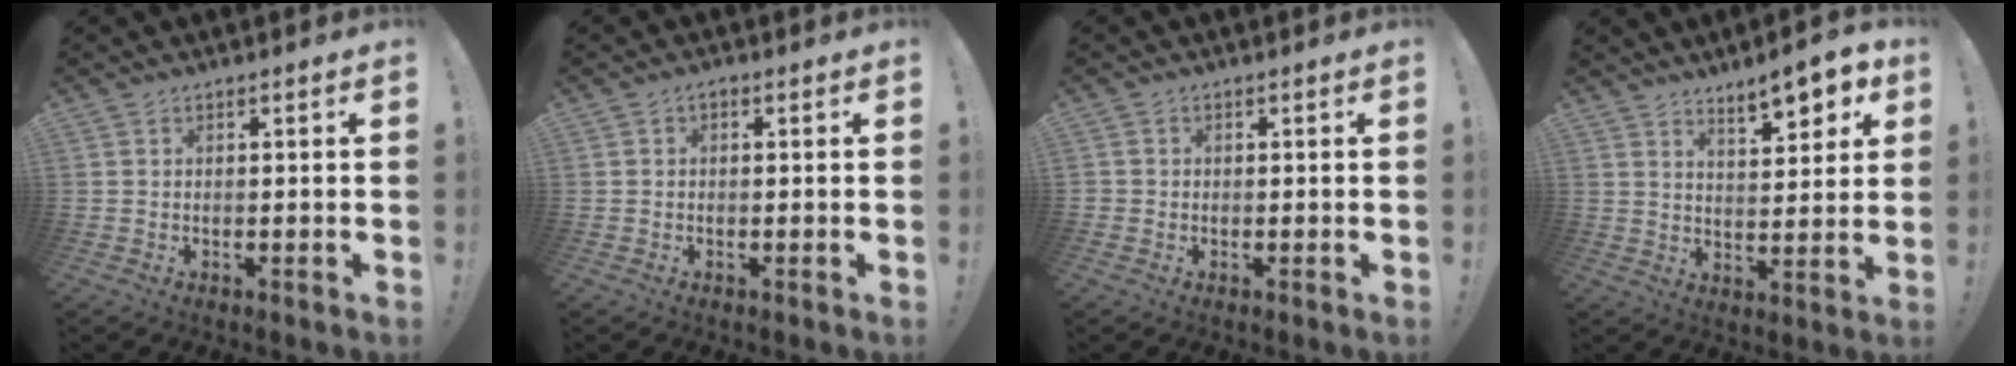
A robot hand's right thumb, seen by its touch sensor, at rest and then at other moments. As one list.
[{"total": 1.0, "force": [-0.5, 0.6, 0.5], "torque": [-0.010, 0.004, -0.010]}, {"total": 1.0, "force": [-0.2, 1.0, 0.1], "torque": [-0.004, 0.003, -0.003]}, {"total": 9.3, "force": [6.5, 2.5, 6.1], "torque": [-0.078, -0.043, 0.110]}]